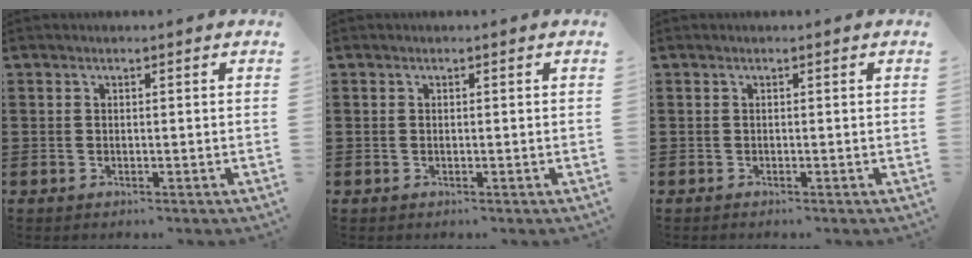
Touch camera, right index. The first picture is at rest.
{"total": 0.0}
{"total": 0.0}